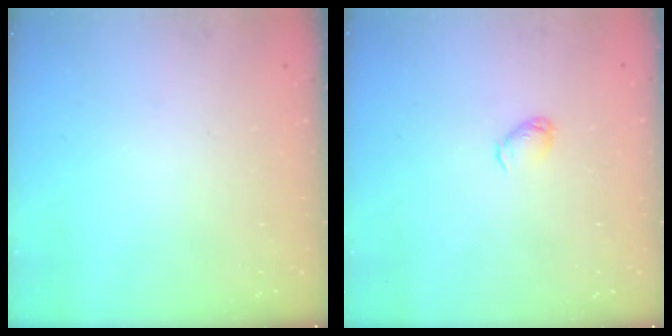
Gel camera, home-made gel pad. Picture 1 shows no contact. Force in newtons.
{"total": 3.7, "press": 3.7, "slide": 0.5}